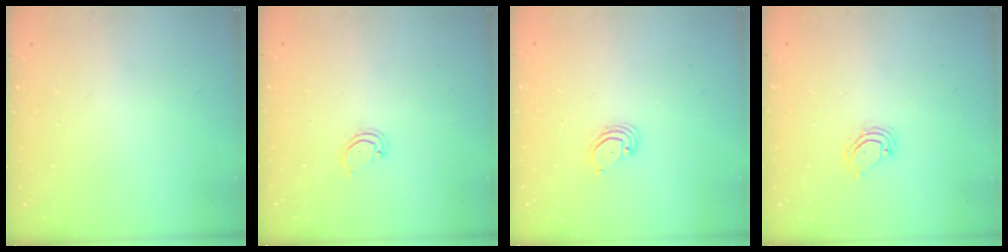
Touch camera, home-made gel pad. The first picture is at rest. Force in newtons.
{"total": 3.0, "press": 3.0, "slide": 0.2}
{"total": 3.0, "press": 3.0, "slide": 0.3}
{"total": 5.5, "press": 5.5, "slide": 0.3}